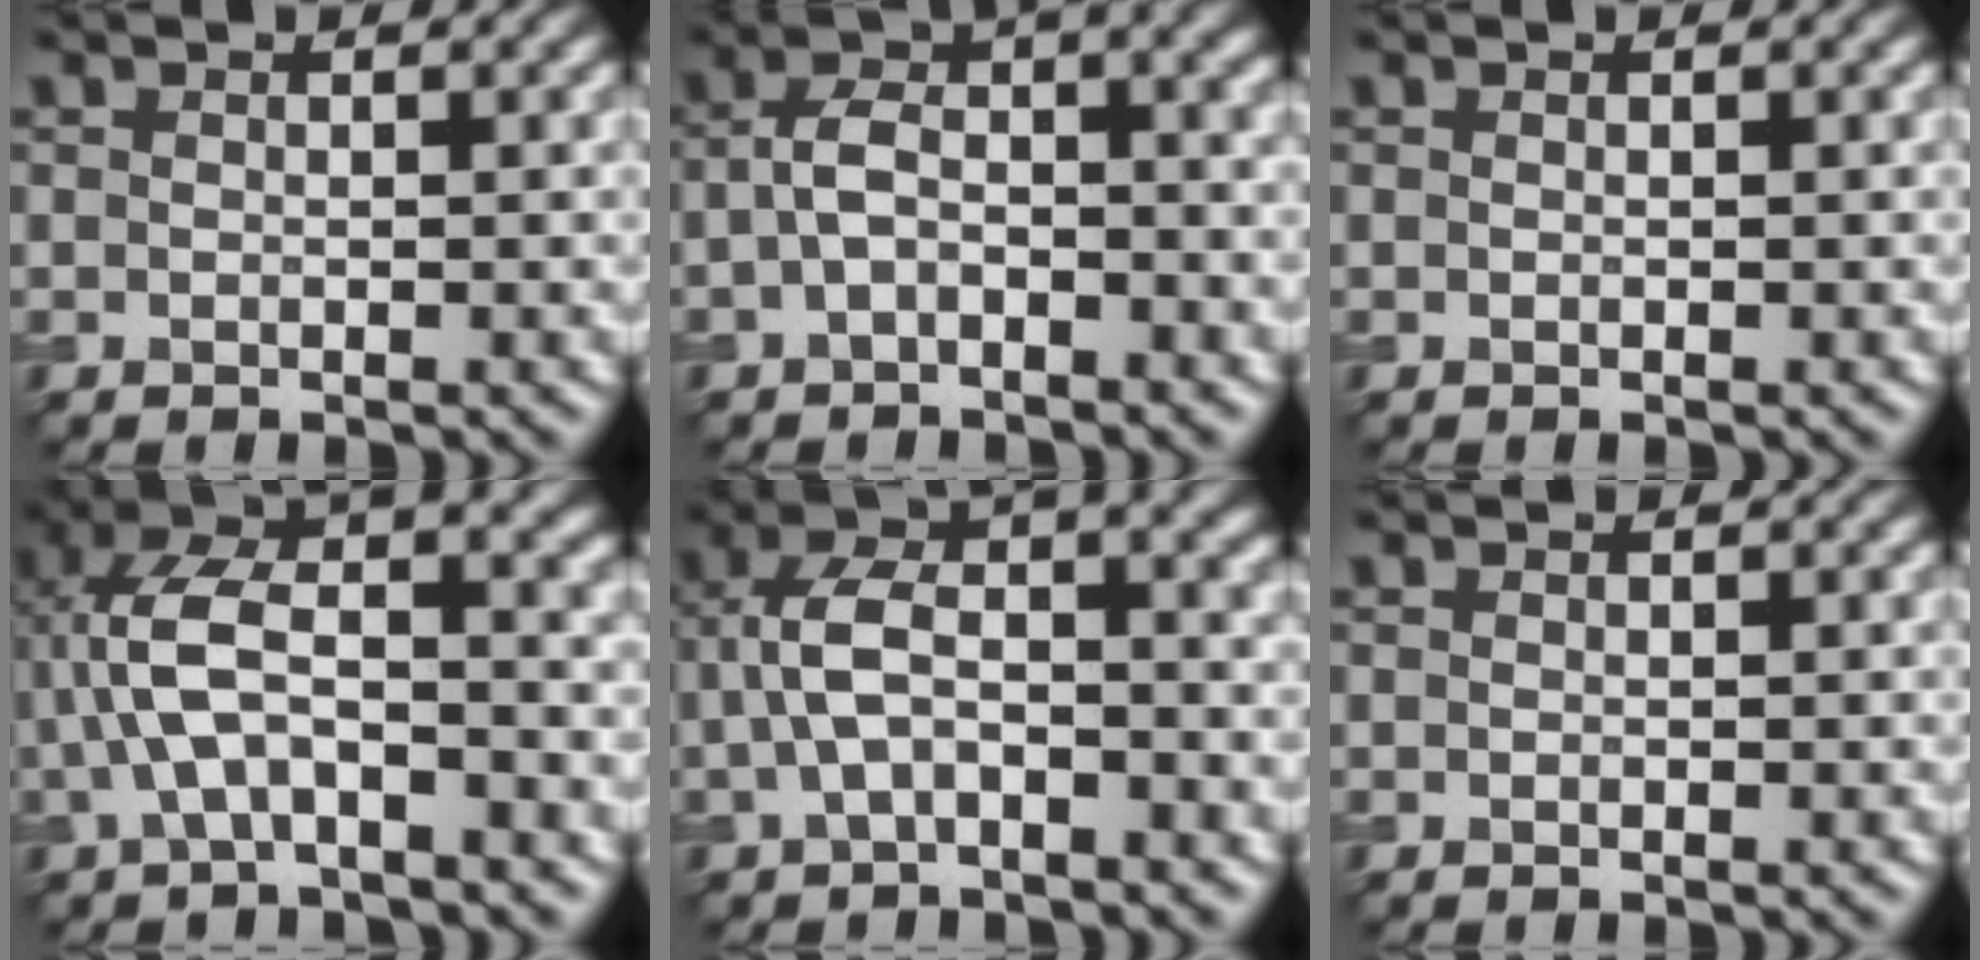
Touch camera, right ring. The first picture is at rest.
{"total": 4.6, "force": [-1.0, 2.4, 3.8], "torque": [-0.071, 0.013, -0.024]}
{"total": 0.0}
{"total": 8.7, "force": [-0.8, 3.8, 7.7], "torque": [-0.158, 0.024, -0.021]}
{"total": 6.6, "force": [-0.7, 3.3, 5.7], "torque": [-0.112, 0.021, -0.017]}
{"total": 0.0}